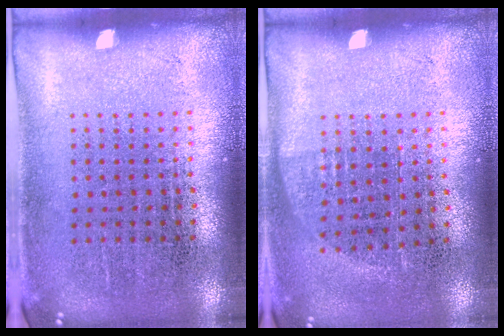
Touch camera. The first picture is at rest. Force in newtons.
{"total": 0.7, "press": 0.6, "slide": 0.3}